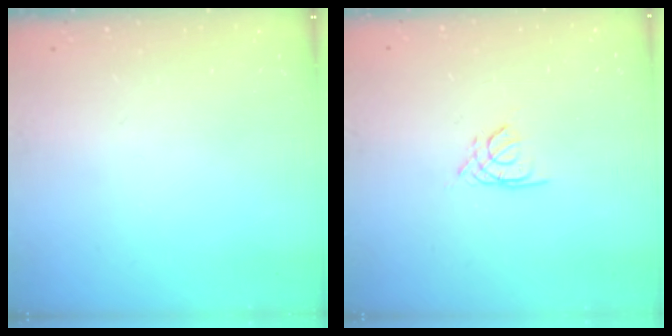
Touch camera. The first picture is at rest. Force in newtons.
{"total": 1.9, "press": 1.8, "slide": 0.5}